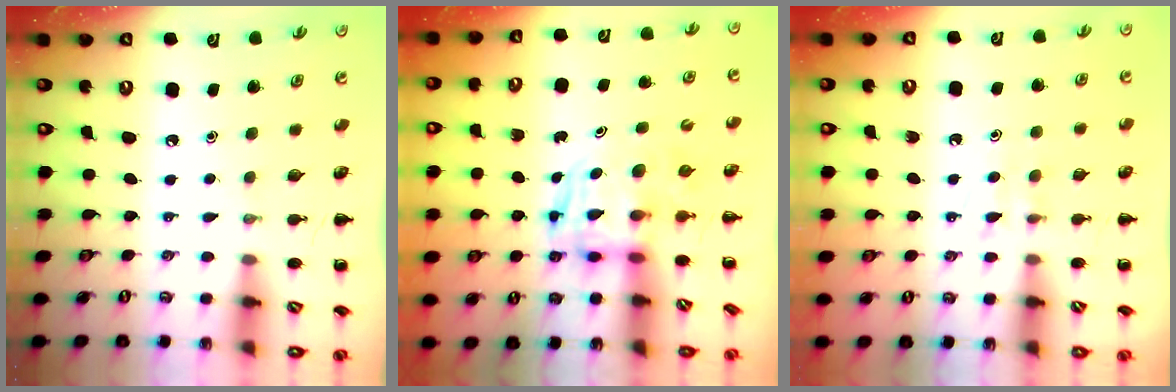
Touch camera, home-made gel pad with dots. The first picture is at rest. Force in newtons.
{"total": 2.7, "press": 2.7, "slide": 0.2}
{"total": 4.0, "press": 3.6, "slide": 1.7}